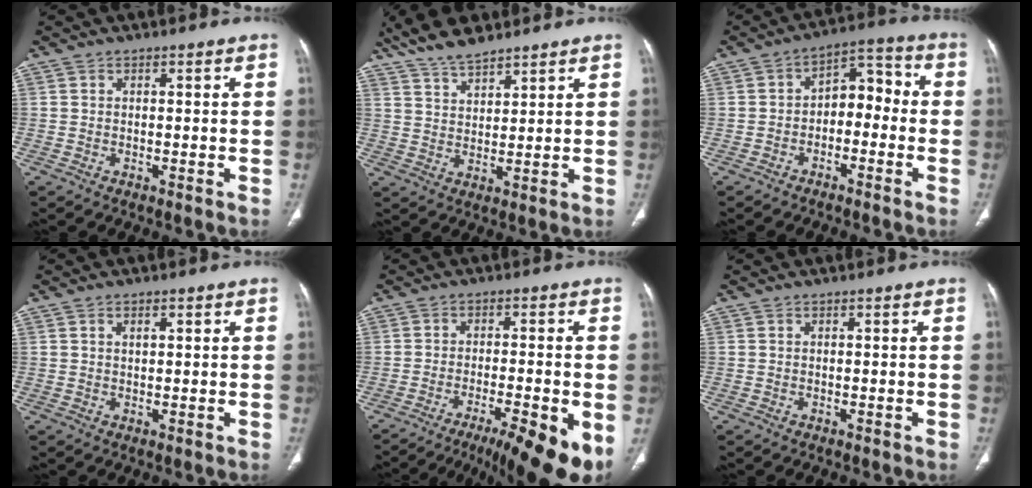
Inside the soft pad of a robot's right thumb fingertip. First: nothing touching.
{"total": 8.6, "force": [7.3, 2.3, 3.9], "torque": [-0.066, -0.027, 0.143]}
{"total": 8.1, "force": [-2.0, 5.4, 5.7], "torque": [-0.051, 0.048, -0.044]}
{"total": 1.5, "force": [0.7, 0.7, 1.1], "torque": [-0.019, -0.001, 0.012]}
{"total": 13.6, "force": [-6.8, 2.5, 11.5], "torque": [-0.136, 0.001, -0.101]}
{"total": 0.0}